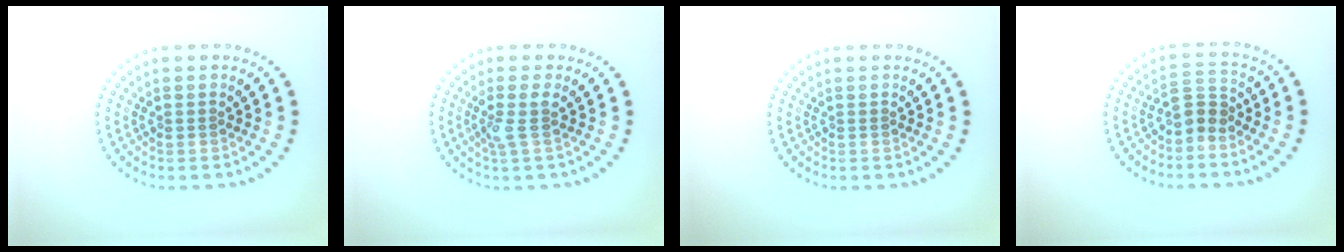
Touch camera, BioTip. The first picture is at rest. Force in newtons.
{"total": 1.8, "press": 1.5, "slide": 1.1}
{"total": 0.0}
{"total": 2.3, "press": 1.6, "slide": 1.6}